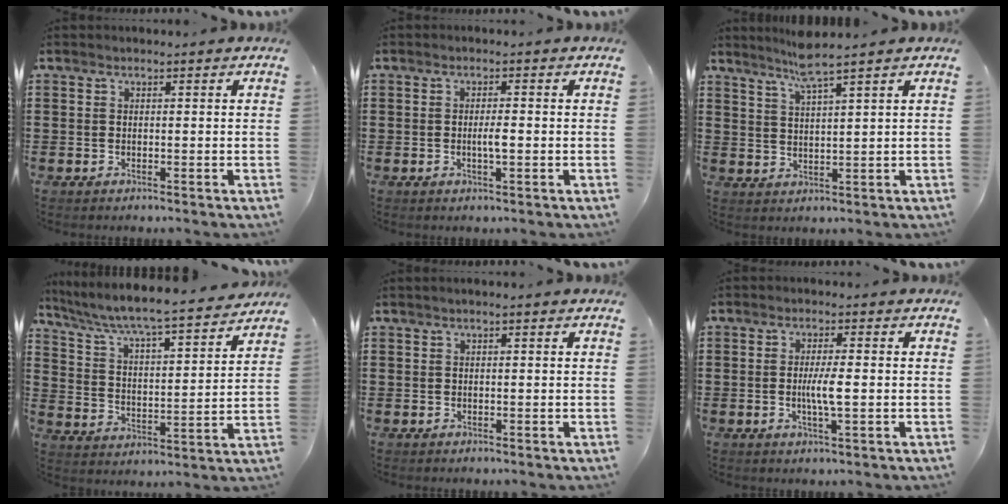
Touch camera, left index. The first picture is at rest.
{"total": 2.3, "force": [-0.4, 0.4, 2.3], "torque": [-0.042, 0.000, -0.007]}
{"total": 4.8, "force": [3.9, -0.7, 2.8], "torque": [-0.065, -0.008, 0.066]}
{"total": 5.5, "force": [5.1, -0.2, 2.2], "torque": [-0.067, -0.043, 0.077]}
{"total": 0.7, "force": [0.3, 0.0, 0.6], "torque": [-0.010, 0.000, 0.005]}
{"total": 3.9, "force": [-0.3, 0.5, 3.9], "torque": [-0.077, -0.004, -0.009]}